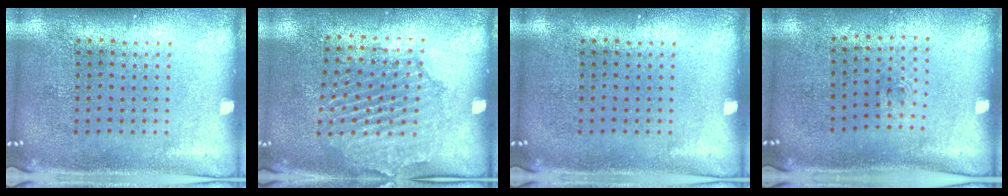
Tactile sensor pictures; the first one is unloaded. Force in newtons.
{"total": 1.6, "press": 1.6, "slide": 0.3}
{"total": 0.0}
{"total": 0.6, "press": 0.3, "slide": 0.5}